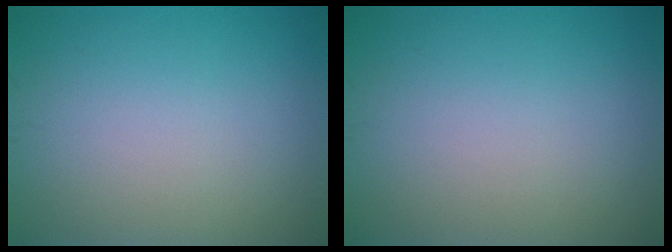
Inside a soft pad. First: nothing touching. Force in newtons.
{"total": 0.0}